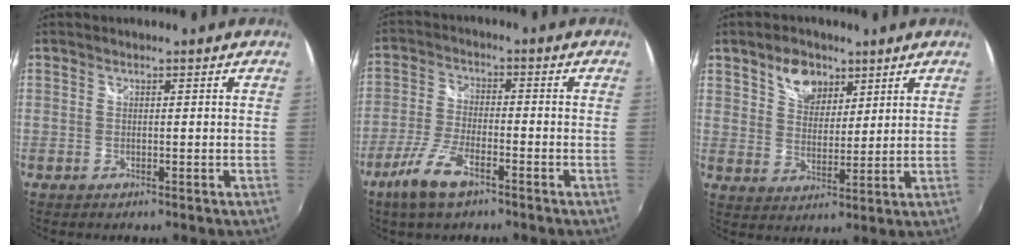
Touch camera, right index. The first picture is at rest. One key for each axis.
{"total": 8.7, "fx": -5.7, "fy": 2.7, "fz": 6.0, "tx": -0.139, "ty": -0.008, "tz": -0.113}
{"total": 7.7, "fx": 4.6, "fy": 5.0, "fz": 3.5, "tx": -0.052, "ty": 0.012, "tz": 0.082}